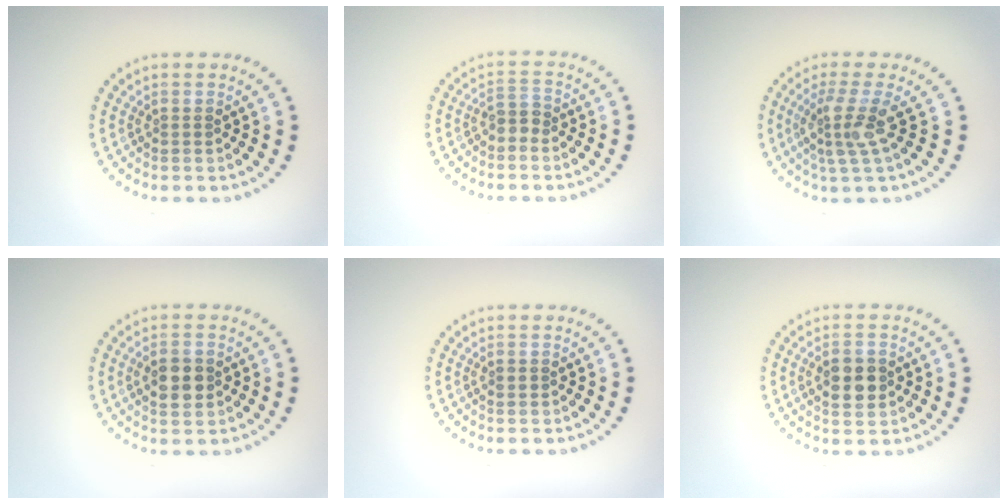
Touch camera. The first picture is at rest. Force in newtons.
{"total": 1.5, "press": 1.3, "slide": 0.9}
{"total": 3.2, "press": 2.5, "slide": 2.0}
{"total": 3.4, "press": 3.4, "slide": 0.1}
{"total": 0.9, "press": 0.9, "slide": 0.2}
{"total": 3.7, "press": 3.7, "slide": 0.2}